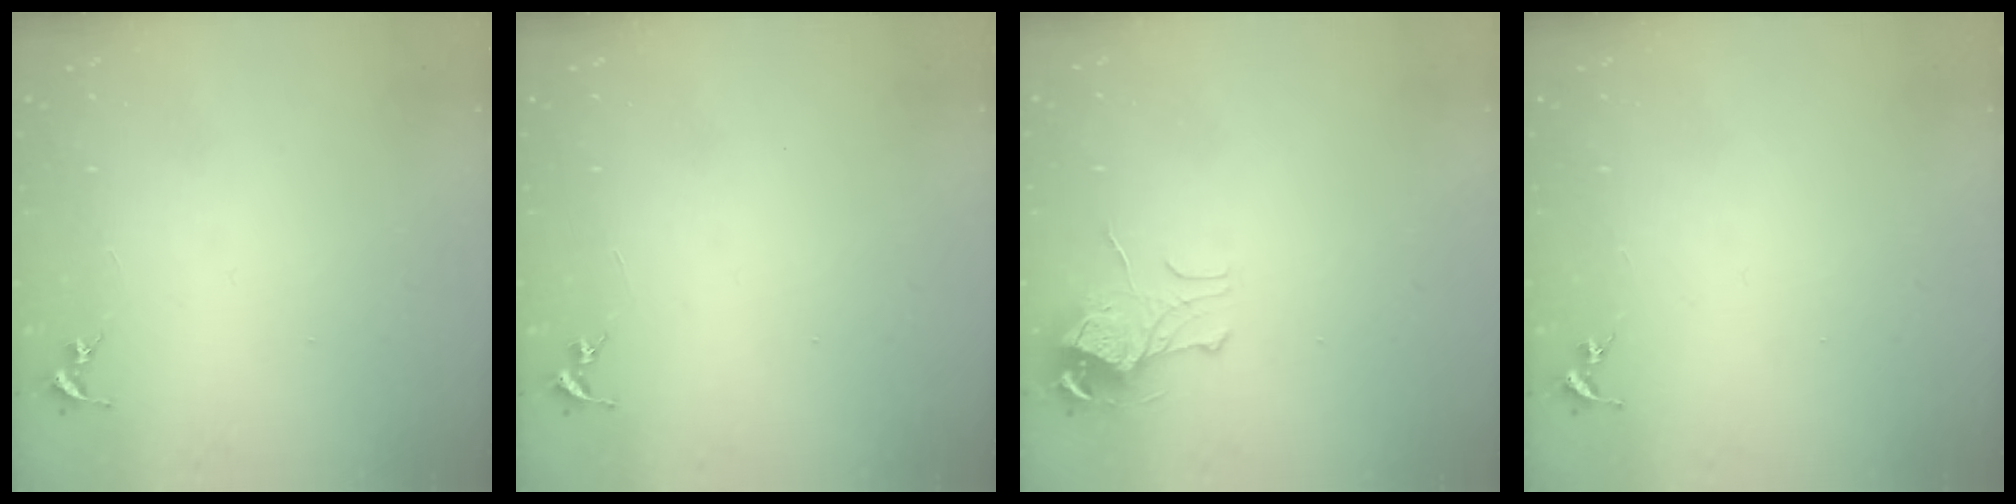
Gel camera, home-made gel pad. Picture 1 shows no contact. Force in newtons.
{"total": 0.0}
{"total": 8.6, "press": 8.6, "slide": 0.8}
{"total": 0.0}